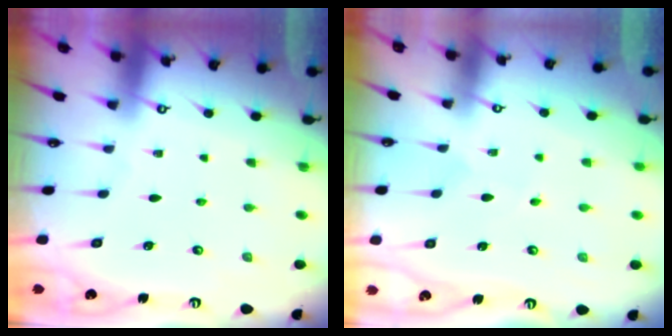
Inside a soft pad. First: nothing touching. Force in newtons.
{"total": 3.4, "press": 3.4, "slide": 0.3}